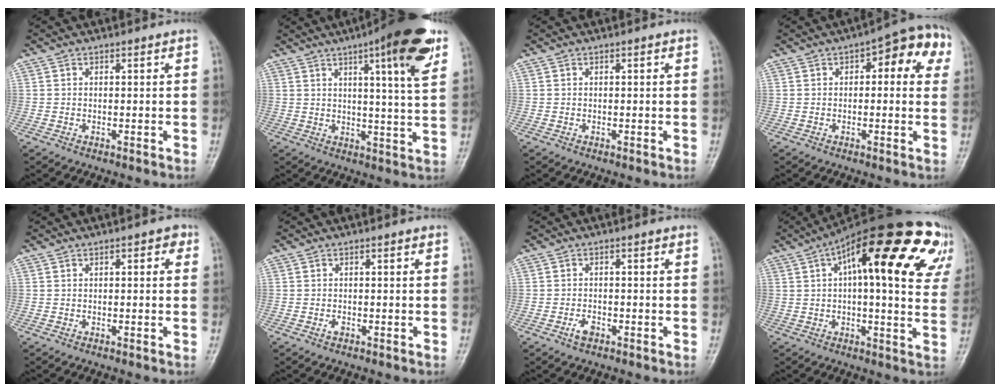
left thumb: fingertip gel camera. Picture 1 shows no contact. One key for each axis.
{"total": 14.2, "fx": 7.3, "fy": 2.1, "fz": 12.0, "tx": -0.153, "ty": -0.029, "tz": 0.096}
{"total": 0.0}
{"total": 10.3, "fx": 3.3, "fy": 4.6, "fz": 8.7, "tx": -0.069, "ty": 0.023, "tz": 0.029}
{"total": 2.0, "fx": 0.7, "fy": 1.0, "fz": 1.6, "tx": -0.011, "ty": 0.003, "tz": 0.001}
{"total": 0.8, "fx": -0.5, "fy": 0.4, "fz": 0.4, "tx": -0.006, "ty": 0.002, "tz": -0.011}
{"total": 2.1, "fx": -1.4, "fy": 1.1, "fz": 1.1, "tx": -0.024, "ty": 0.009, "tz": -0.027}
{"total": 27.9, "fx": 12.0, "fy": 9.1, "fz": 23.4, "tx": -0.285, "ty": 0.028, "tz": 0.158}